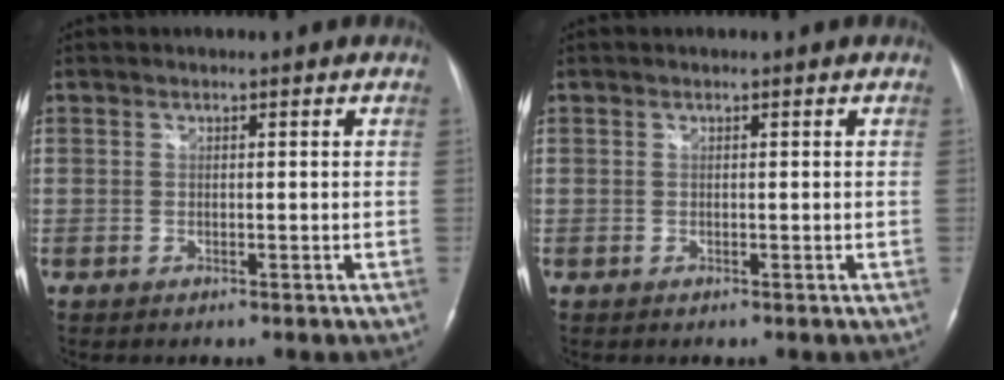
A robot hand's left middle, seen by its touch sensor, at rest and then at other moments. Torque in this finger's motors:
{"motor_torque": [0.00, 0.00, 0.00, 0.01]}